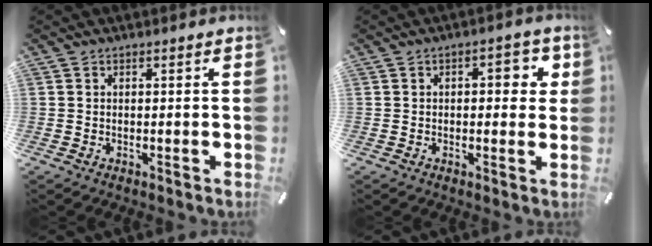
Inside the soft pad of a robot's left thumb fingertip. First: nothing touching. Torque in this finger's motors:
{"motor_torque": [0.24, -0.09, 0.15, 0.15, 0.08]}